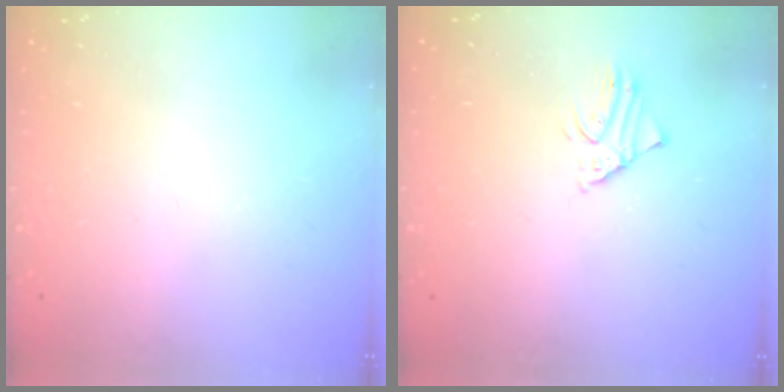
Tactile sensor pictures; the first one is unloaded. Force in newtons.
{"total": 1.7, "press": 1.7, "slide": 0.1}